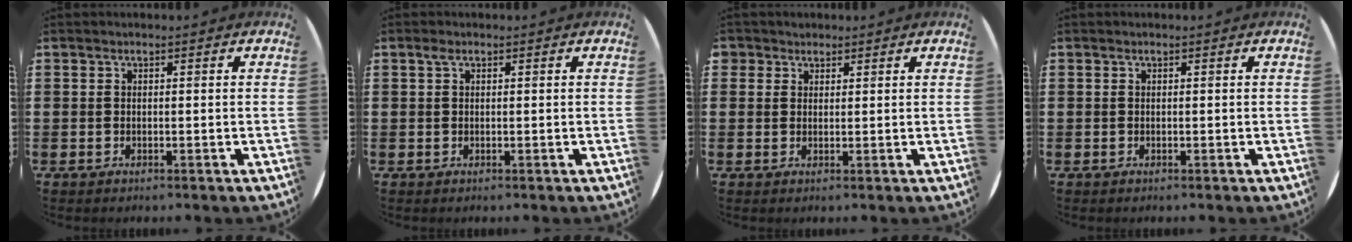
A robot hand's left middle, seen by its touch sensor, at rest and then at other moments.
{"total": 0.7, "force": [0.4, 0.4, 0.5], "torque": [-0.010, 0.004, 0.007]}
{"total": 1.7, "force": [1.4, 1.0, -0.1], "torque": [0.000, 0.006, 0.028]}
{"total": 0.0}